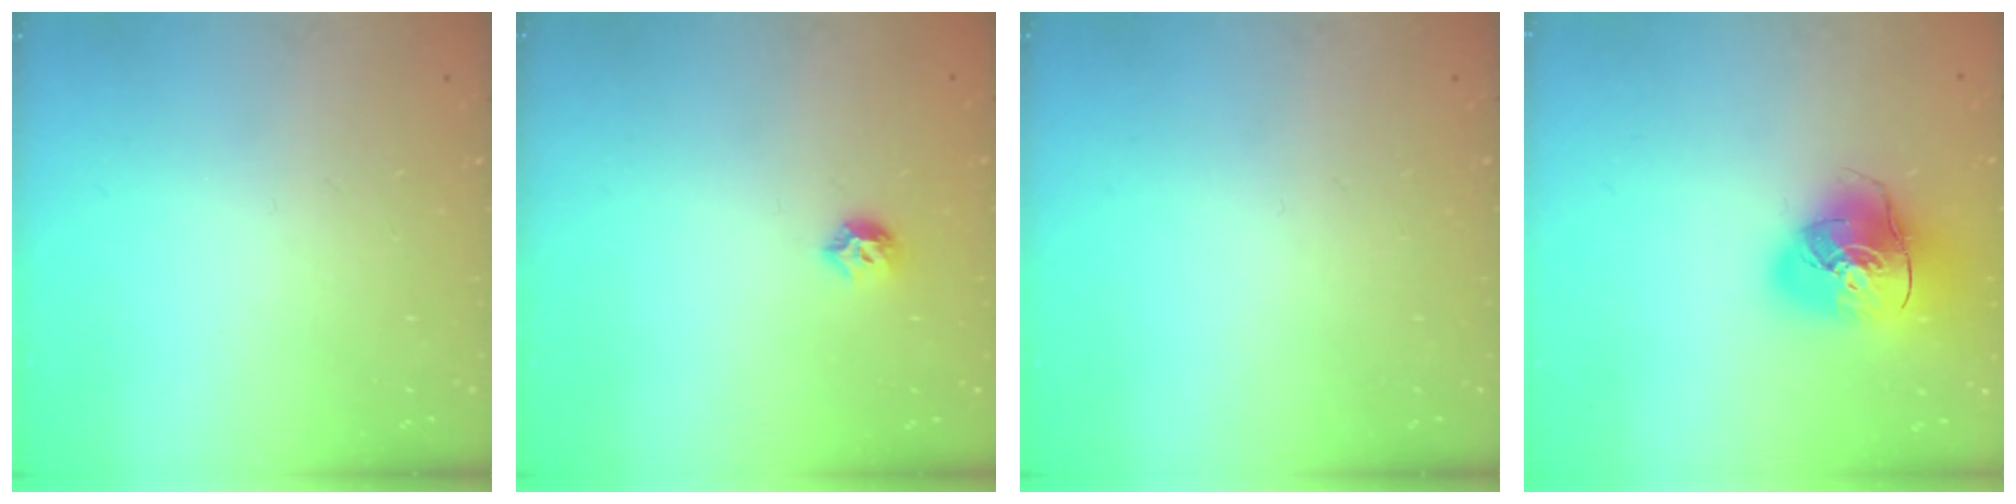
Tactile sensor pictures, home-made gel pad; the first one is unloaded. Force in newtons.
{"total": 6.4, "press": 6.3, "slide": 0.9}
{"total": 0.0}
{"total": 16.3, "press": 16.1, "slide": 2.4}